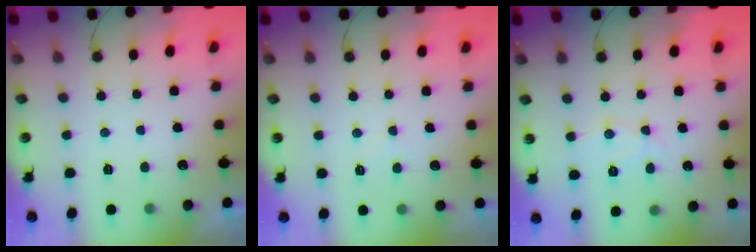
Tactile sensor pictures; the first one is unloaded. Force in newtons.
{"total": 4.7, "press": 4.7, "slide": 0.6}
{"total": 7.8, "press": 7.8, "slide": 0.5}